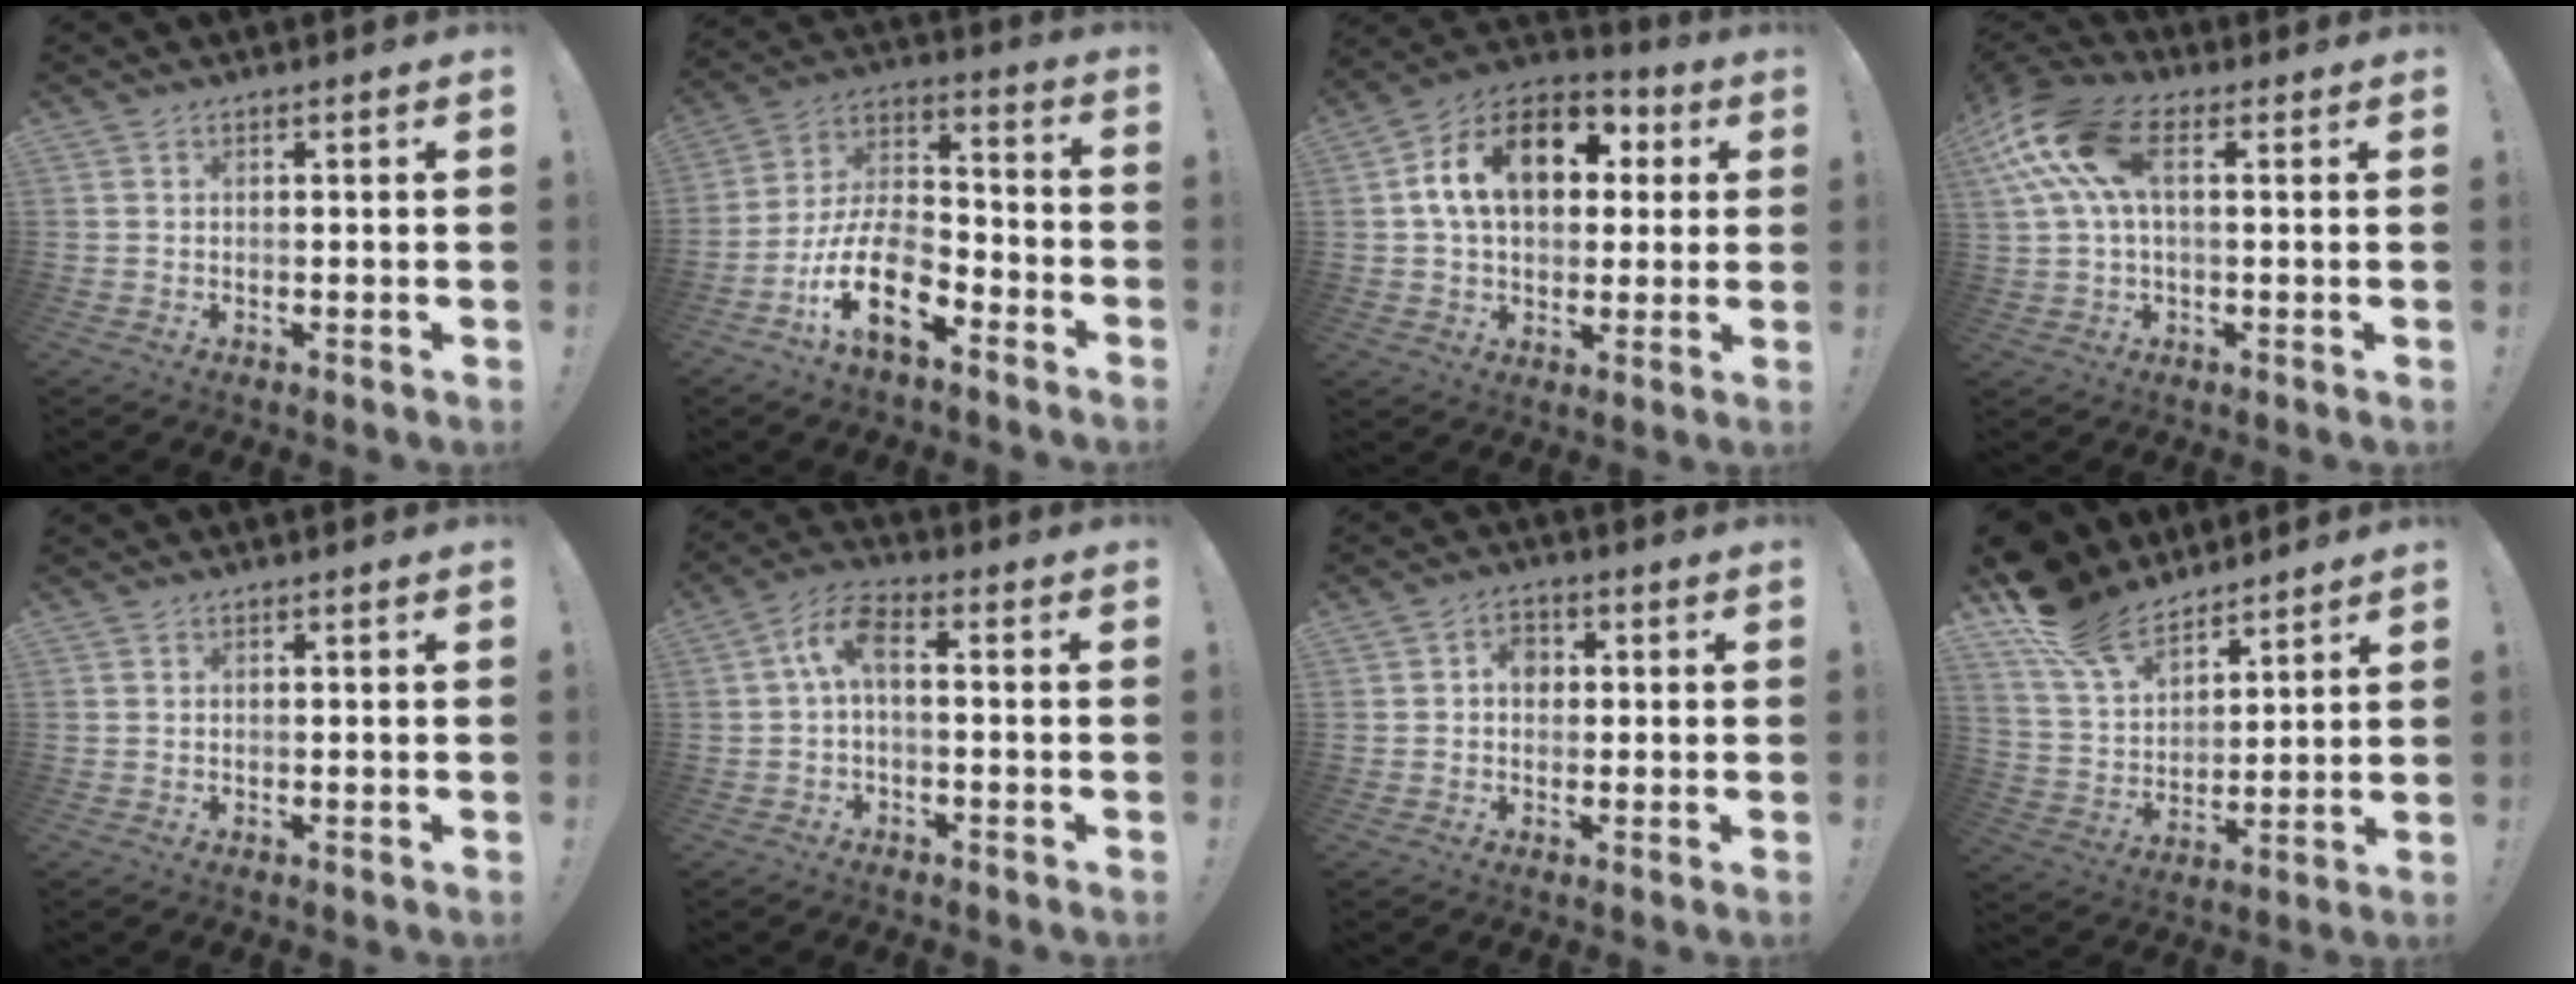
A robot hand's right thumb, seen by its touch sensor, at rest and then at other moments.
{"total": 17.4, "force": [-9.6, 8.0, 12.0], "torque": [-0.225, 0.048, -0.164]}
{"total": 17.8, "force": [4.8, 11.9, 12.4], "torque": [-0.203, 0.004, 0.085]}
{"total": 14.3, "force": [4.0, 7.4, 11.6], "torque": [-0.233, 0.003, 0.076]}
{"total": 0.0}
{"total": 7.3, "force": [0.5, 2.8, 6.8], "torque": [-0.137, 0.004, 0.010]}
{"total": 4.1, "force": [0.6, 3.2, 2.5], "torque": [-0.029, 0.000, 0.008]}
{"total": 17.1, "force": [13.0, 8.9, 6.4], "torque": [-0.127, -0.083, 0.246]}